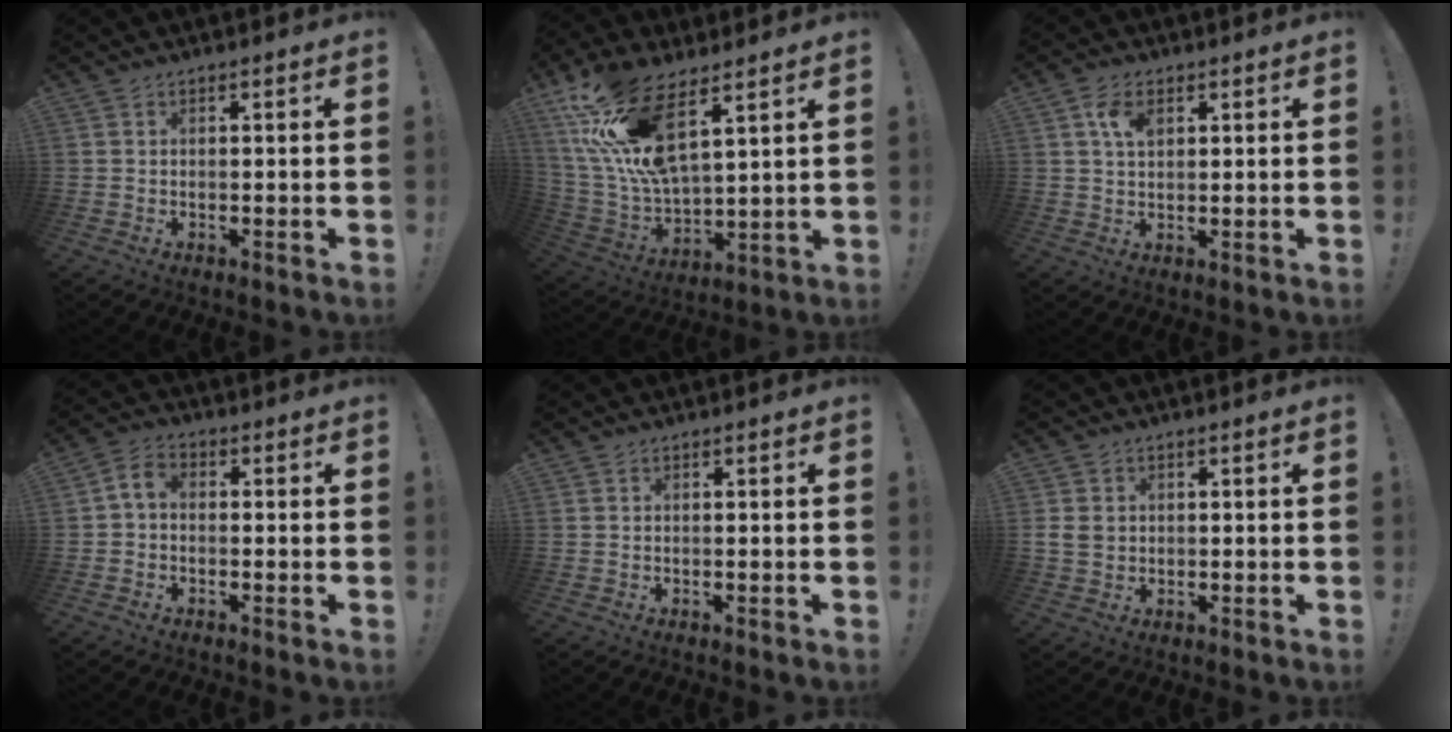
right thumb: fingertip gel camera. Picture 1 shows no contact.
{"total": 19.3, "force": [11.8, 7.6, 13.2], "torque": [-0.267, -0.069, 0.216]}
{"total": 4.3, "force": [1.9, 2.3, 3.0], "torque": [-0.050, -0.002, 0.032]}
{"total": 4.2, "force": [-0.7, 2.7, 3.1], "torque": [-0.069, 0.014, -0.011]}
{"total": 0.0}
{"total": 4.0, "force": [0.8, 3.5, 1.8], "torque": [-0.032, -0.001, 0.016]}